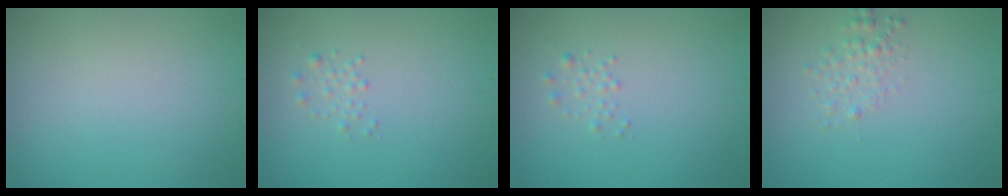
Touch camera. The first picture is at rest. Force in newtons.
{"total": 0.8, "press": 0.8, "slide": 0.0}
{"total": 0.8, "press": 0.8, "slide": 0.0}
{"total": 1.4, "press": 1.4, "slide": 0.1}